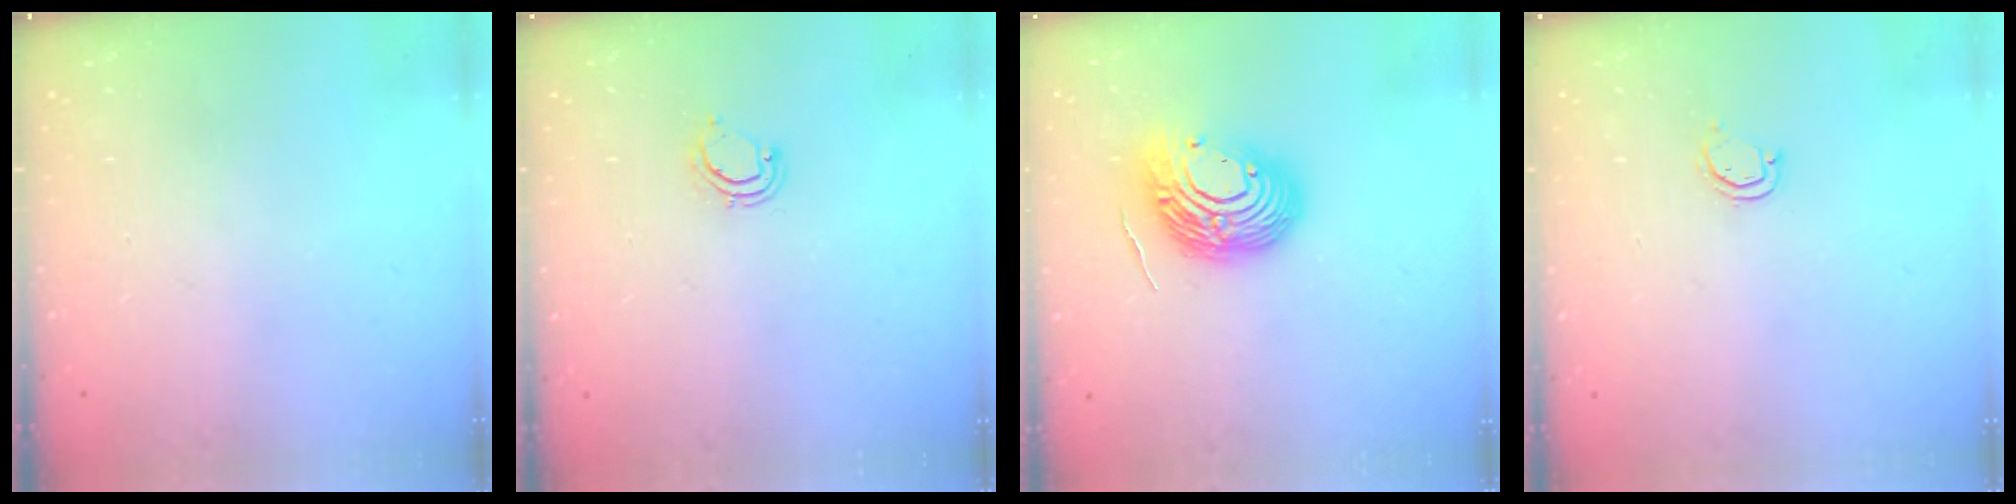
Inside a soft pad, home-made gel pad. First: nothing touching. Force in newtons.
{"total": 4.6, "press": 4.6, "slide": 0.3}
{"total": 13.7, "press": 13.6, "slide": 1.8}
{"total": 3.2, "press": 3.2, "slide": 0.2}